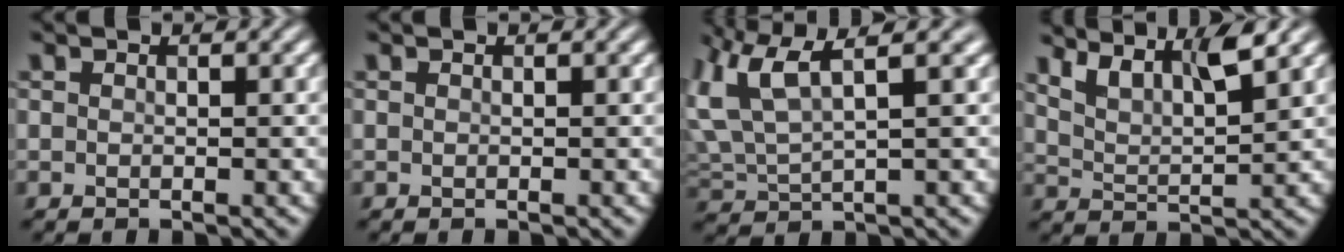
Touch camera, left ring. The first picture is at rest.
{"total": 0.0}
{"total": 7.4, "force": [4.1, 2.3, 5.8], "torque": [-0.138, 0.018, 0.078]}
{"total": 4.6, "force": [3.4, 1.2, 2.9], "torque": [-0.054, 0.004, 0.061]}